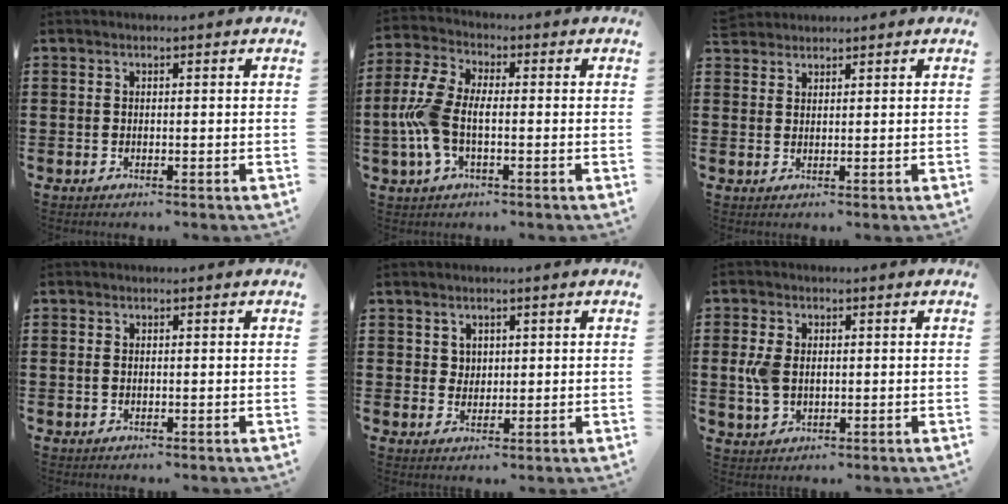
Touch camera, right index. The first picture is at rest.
{"total": 8.3, "force": [-1.0, 4.4, 7.0], "torque": [-0.181, -0.006, -0.028]}
{"total": 2.0, "force": [1.9, 0.5, -0.2], "torque": [-0.002, 0.006, 0.039]}
{"total": 0.8, "force": [0.0, 0.5, 0.6], "torque": [-0.015, 0.003, -0.001]}
{"total": 2.0, "force": [1.2, 1.6, 0.4], "torque": [-0.013, 0.009, 0.022]}
{"total": 4.4, "force": [0.2, 2.8, 3.3], "torque": [-0.091, 0.003, -0.004]}